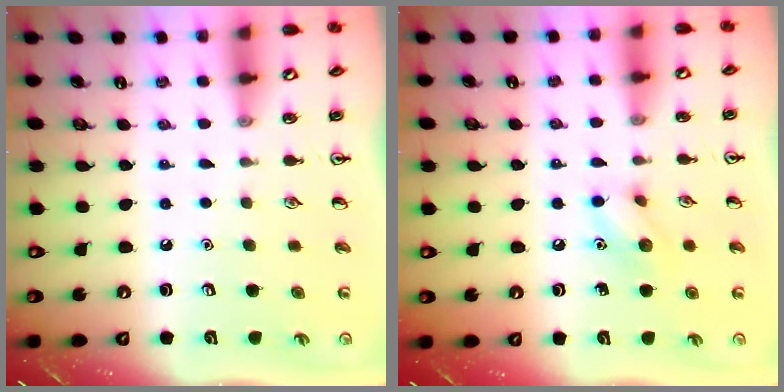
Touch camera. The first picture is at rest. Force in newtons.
{"total": 7.9, "press": 7.9, "slide": 0.5}